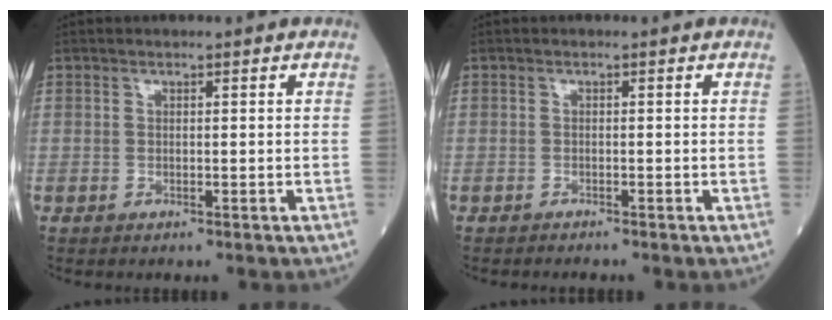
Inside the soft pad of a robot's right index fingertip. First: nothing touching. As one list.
[{"total": 0.6, "force": [-0.6, -0.1, 0.0], "torque": [-0.005, -0.002, -0.009]}]